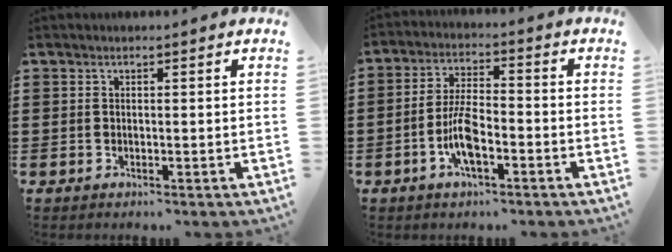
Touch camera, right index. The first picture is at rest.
{"total": 7.0, "force": [-2.7, 2.2, 6.1], "torque": [-0.134, -0.005, -0.055]}